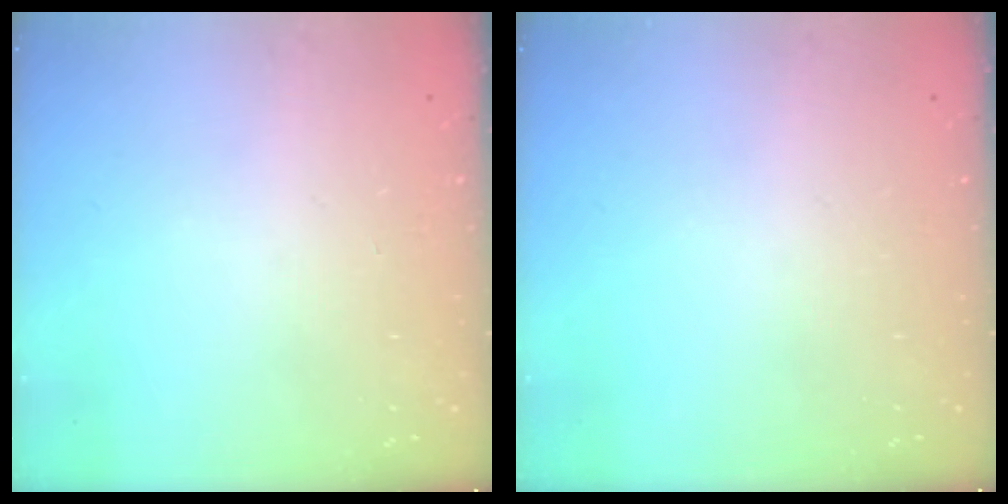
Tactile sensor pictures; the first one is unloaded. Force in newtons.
{"total": 0.0}